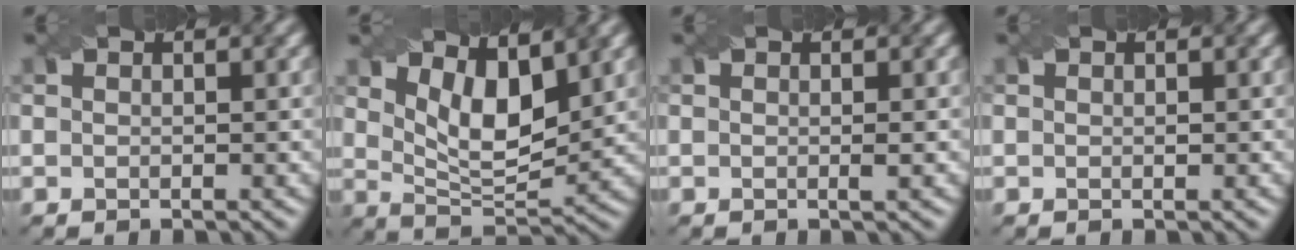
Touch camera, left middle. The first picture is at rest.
{"total": 6.0, "force": [2.7, 2.6, 4.7], "torque": [-0.092, -0.012, 0.048]}
{"total": 0.6, "force": [-0.2, -0.2, 0.6], "torque": [-0.011, 0.000, -0.003]}
{"total": 0.0}